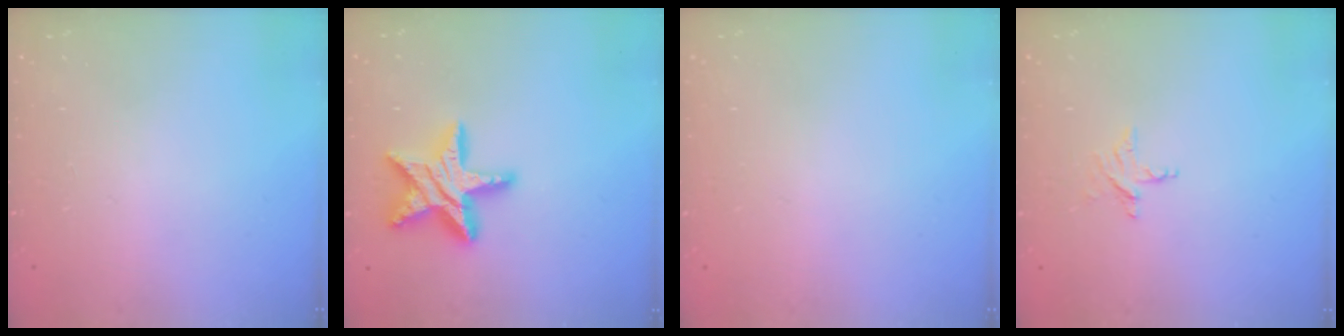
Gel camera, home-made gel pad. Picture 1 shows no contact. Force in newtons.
{"total": 17.9, "press": 17.8, "slide": 1.7}
{"total": 0.0}
{"total": 3.8, "press": 3.8, "slide": 0.3}